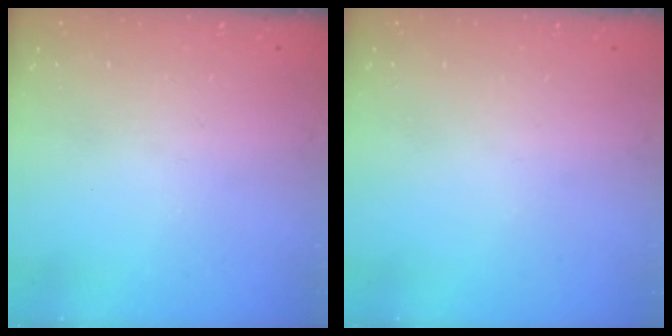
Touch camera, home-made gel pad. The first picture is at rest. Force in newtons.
{"total": 0.0}